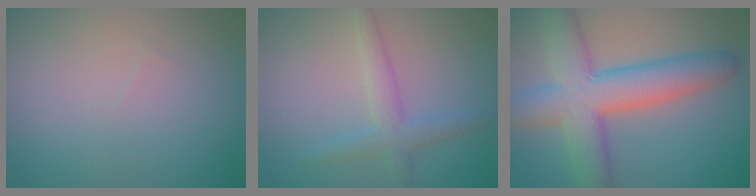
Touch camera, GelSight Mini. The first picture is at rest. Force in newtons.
{"total": 2.7, "press": 2.7, "slide": 0.2}
{"total": 9.0, "press": 9.0, "slide": 0.5}